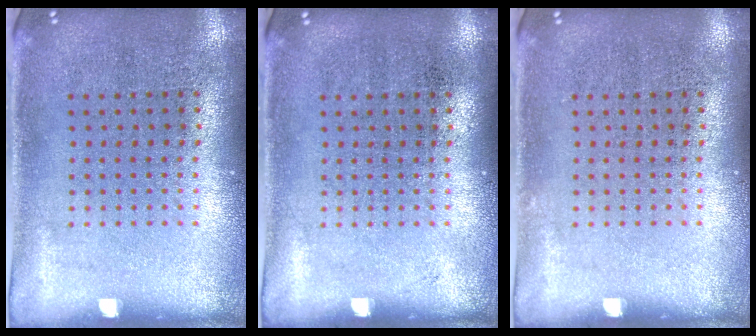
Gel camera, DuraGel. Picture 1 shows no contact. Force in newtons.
{"total": 0.0}
{"total": 0.0}